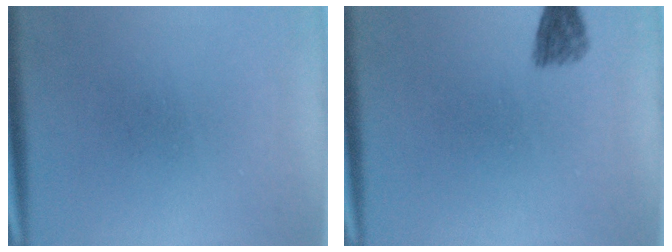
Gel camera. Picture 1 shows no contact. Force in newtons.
{"total": 2.4}